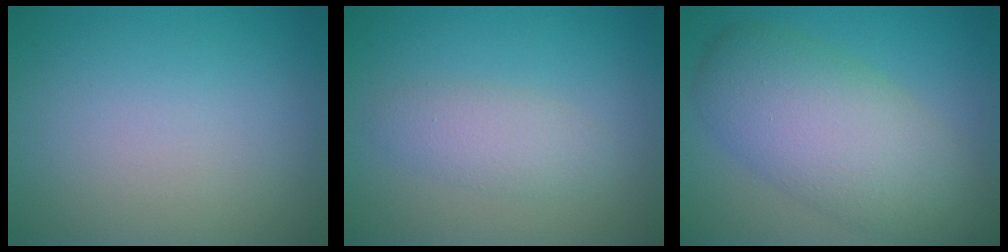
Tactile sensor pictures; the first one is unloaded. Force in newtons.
{"total": 2.5, "press": 2.5, "slide": 0.1}
{"total": 8.1, "press": 8.1, "slide": 0.4}